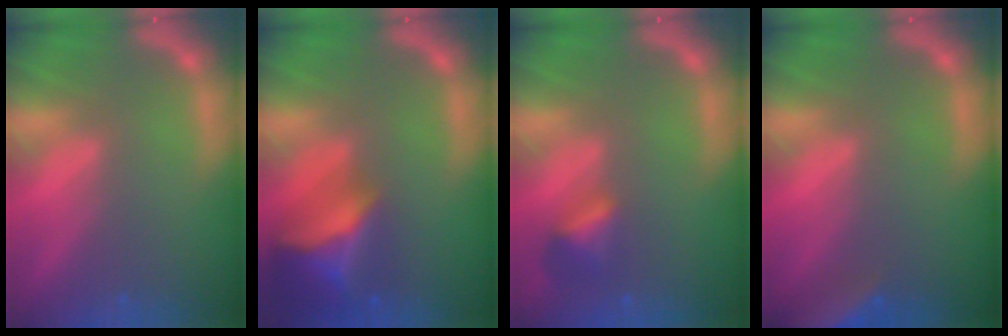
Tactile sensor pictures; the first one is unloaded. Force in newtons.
{"total": 8.9}
{"total": 2.4}
{"total": 7.5}